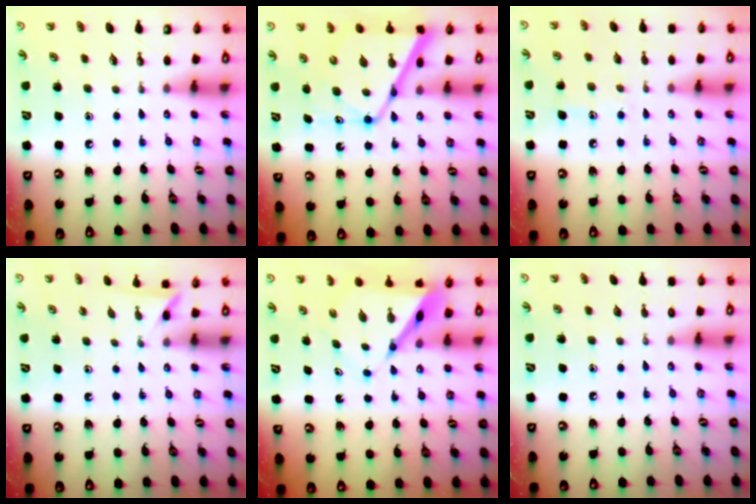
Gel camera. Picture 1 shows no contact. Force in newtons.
{"total": 14.0, "press": 14.0, "slide": 1.1}
{"total": 6.4, "press": 6.4, "slide": 0.4}
{"total": 2.3, "press": 2.3, "slide": 0.2}
{"total": 7.0, "press": 7.0, "slide": 0.6}
{"total": 0.0}